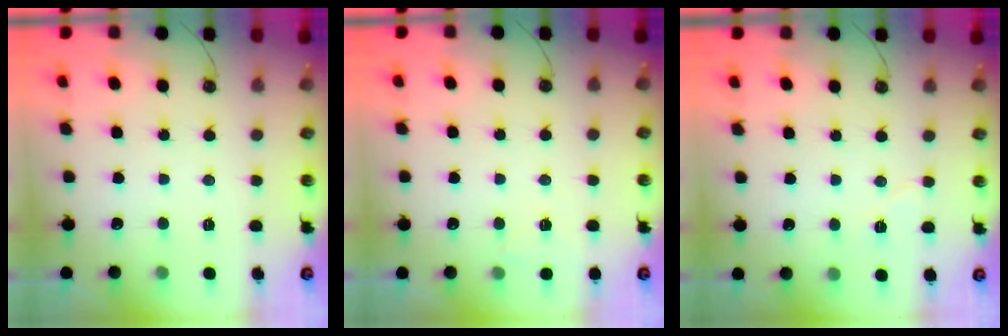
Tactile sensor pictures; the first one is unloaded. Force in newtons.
{"total": 3.5, "press": 3.5, "slide": 0.4}
{"total": 4.4, "press": 3.9, "slide": 1.9}